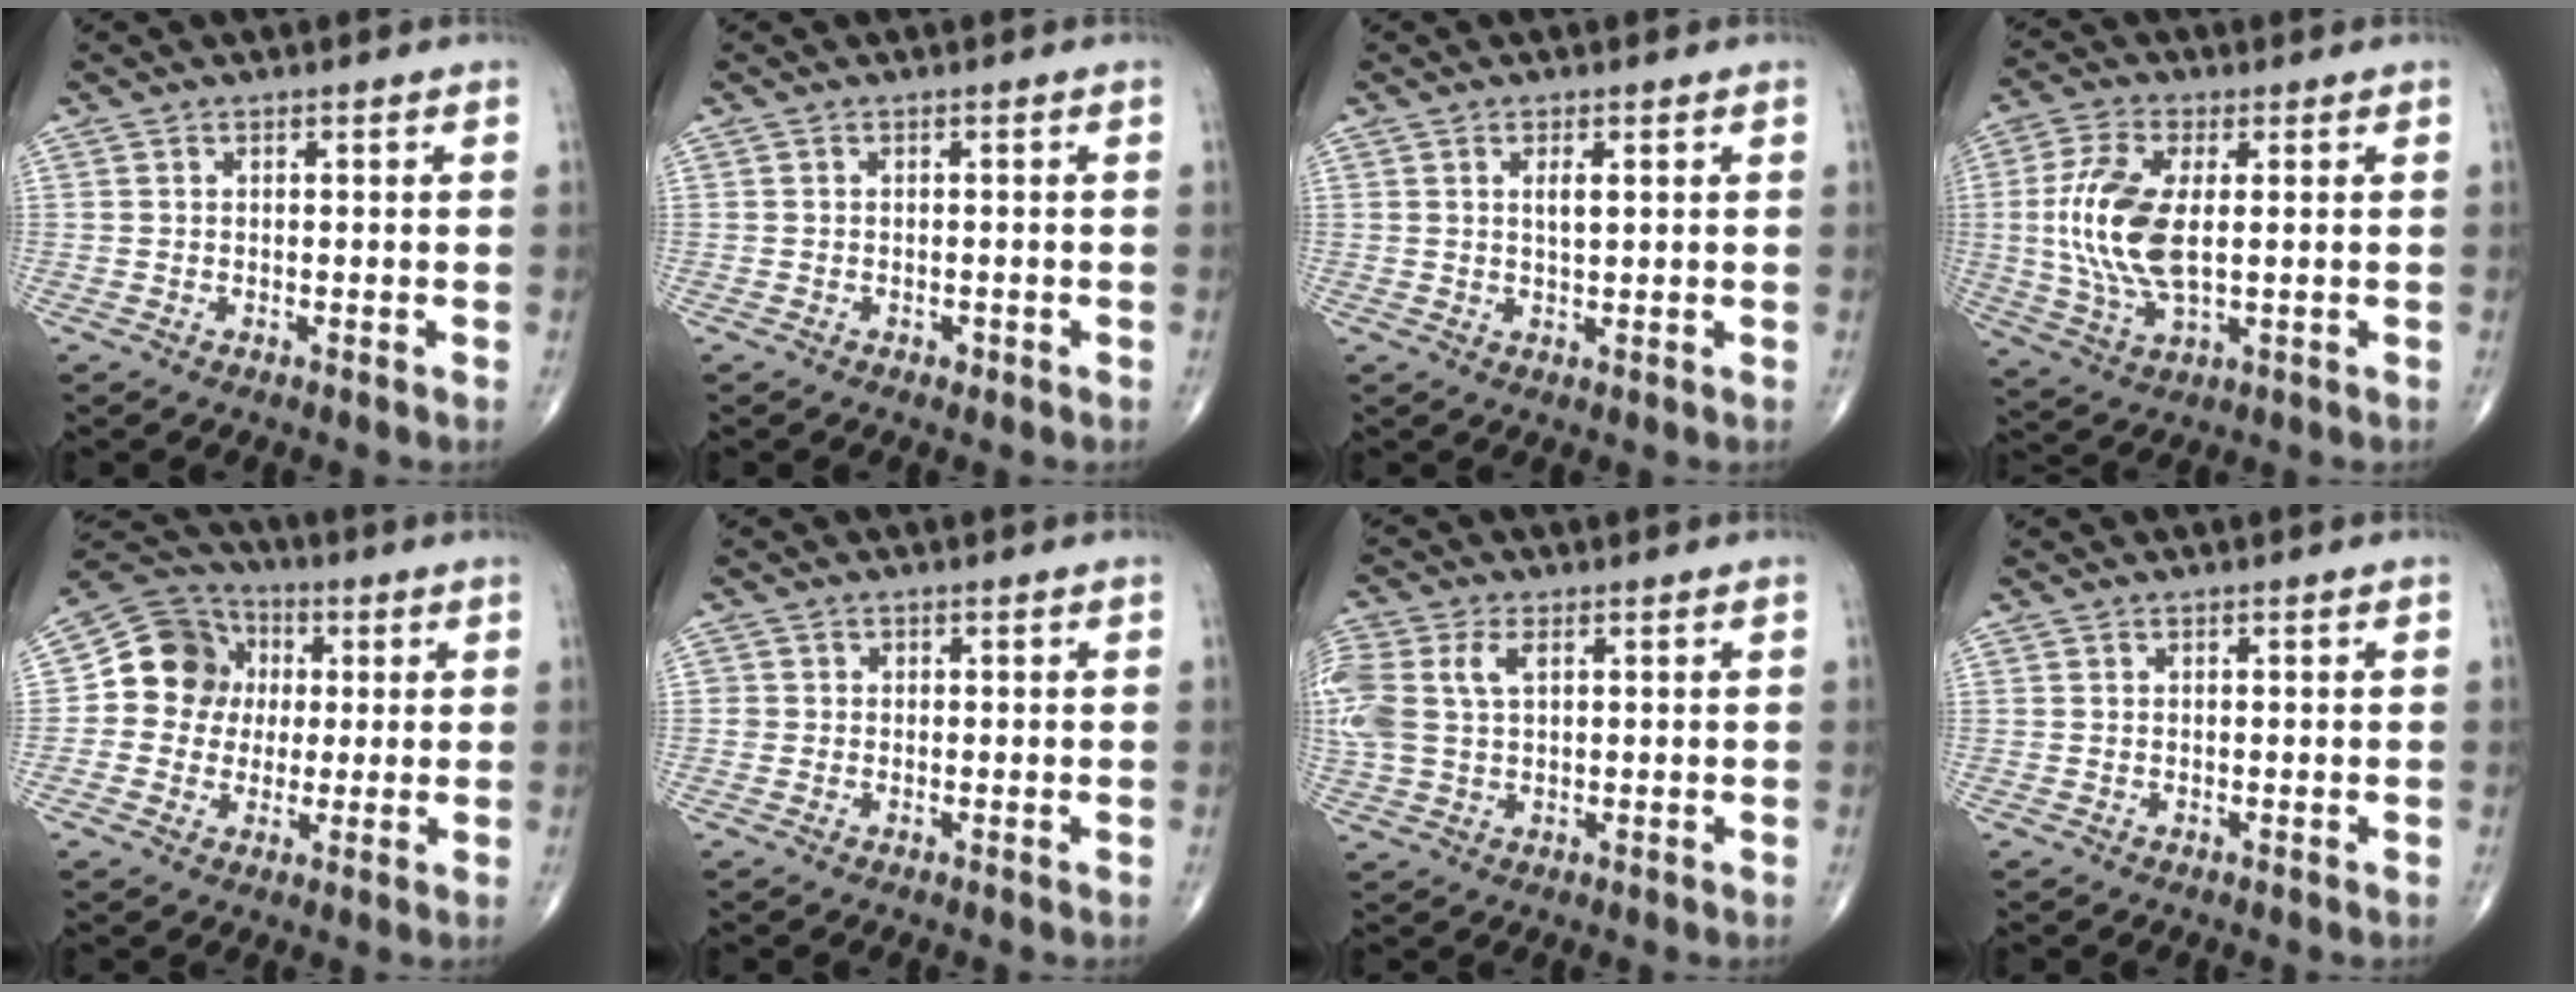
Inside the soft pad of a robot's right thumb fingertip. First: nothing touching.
{"total": 0.7, "force": [-0.5, 0.5, 0.3], "torque": [-0.004, 0.001, -0.007]}
{"total": 2.6, "force": [0.9, 0.8, 2.3], "torque": [-0.040, -0.005, 0.016]}
{"total": 13.5, "force": [0.9, 6.3, 12.0], "torque": [-0.262, -0.005, 0.021]}
{"total": 11.5, "force": [1.0, 10.5, 4.6], "torque": [-0.045, 0.018, 0.006]}
{"total": 1.1, "force": [-0.1, 1.1, 0.0], "torque": [0.008, 0.005, -0.004]}
{"total": 11.7, "force": [2.8, 7.3, 8.8], "torque": [-0.245, 0.014, 0.058]}
{"total": 0.0}